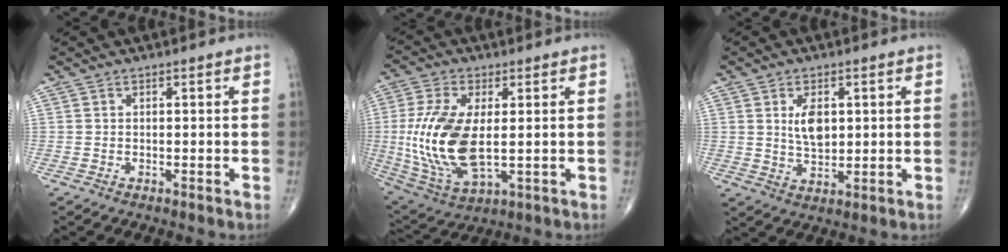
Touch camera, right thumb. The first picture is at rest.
{"total": 16.7, "force": [0.0, 8.1, 14.6], "torque": [-0.318, -0.012, 0.013]}
{"total": 5.9, "force": [1.4, 3.3, 4.6], "torque": [-0.066, -0.012, 0.029]}